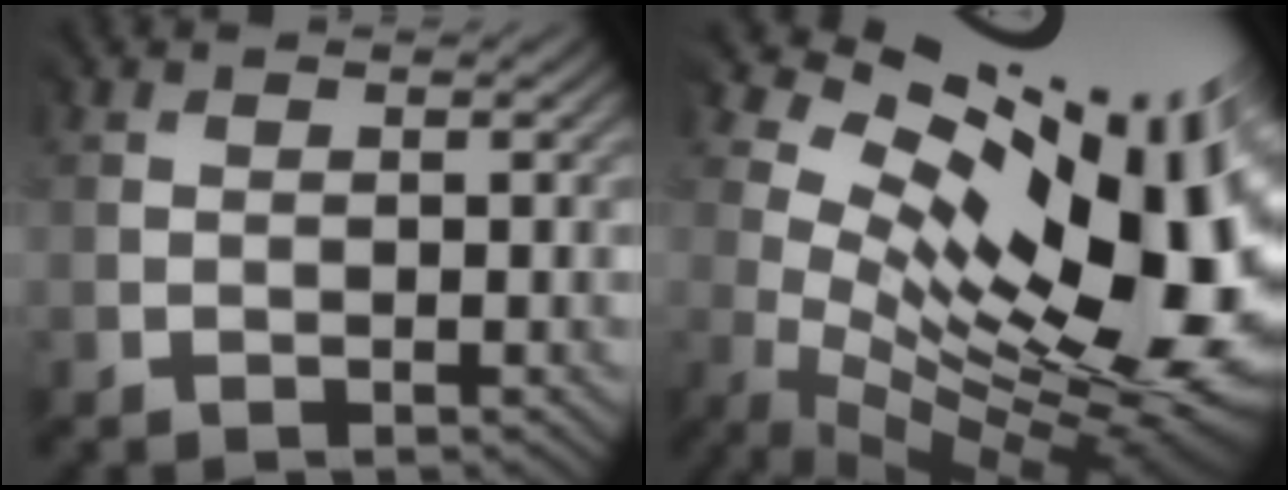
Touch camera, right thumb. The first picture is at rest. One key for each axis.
{"total": 18.8, "fx": 3.8, "fy": 9.9, "fz": 15.5, "tx": -0.205, "ty": 0.000, "tz": 0.094}